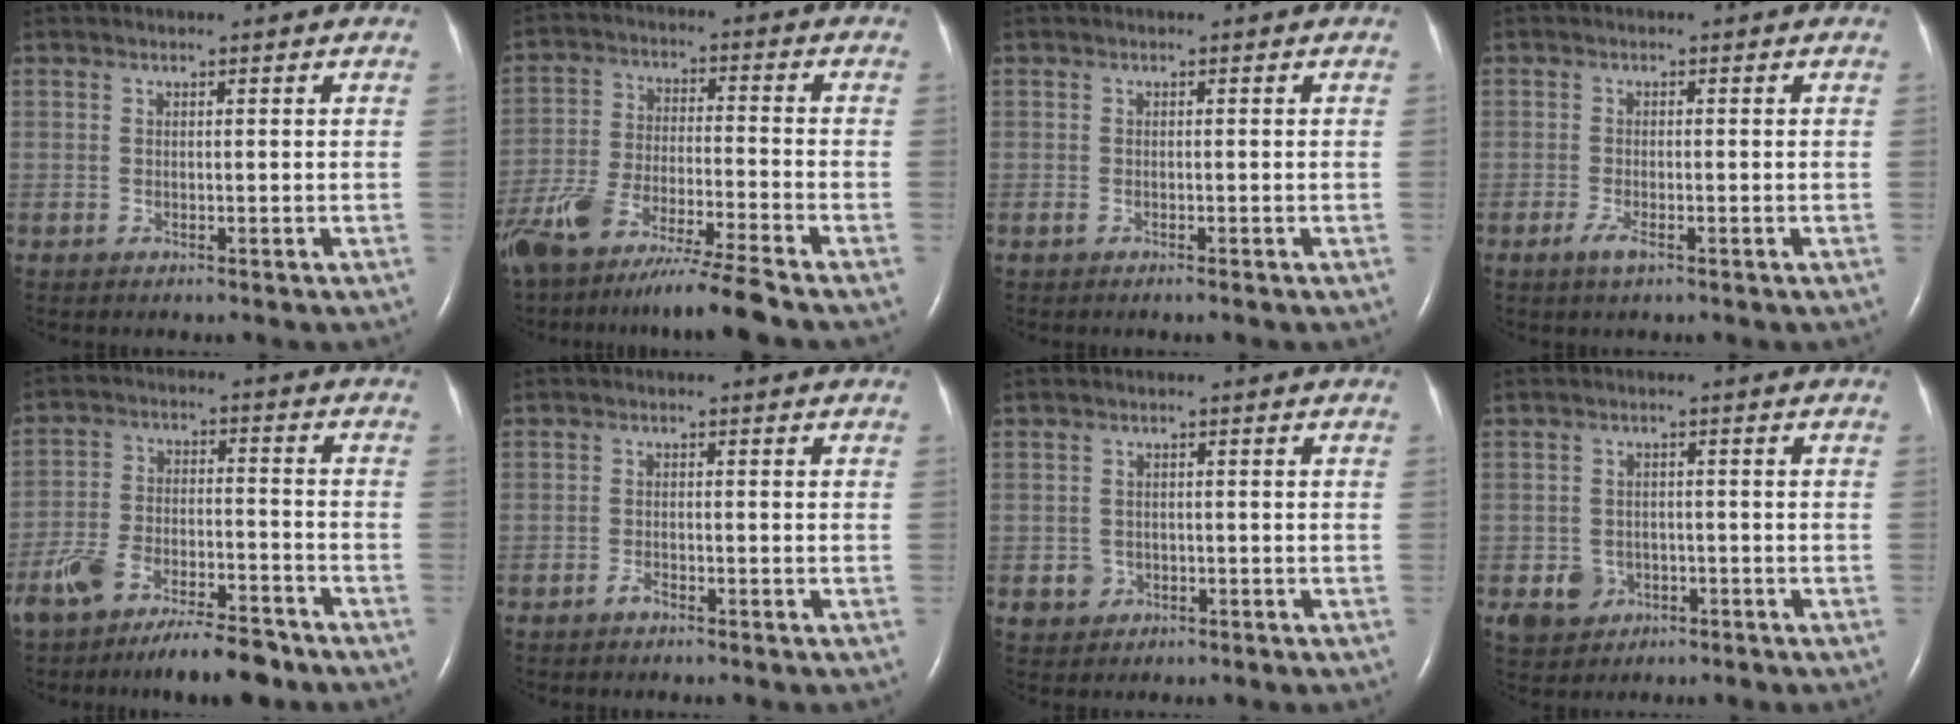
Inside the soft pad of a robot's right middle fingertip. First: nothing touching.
{"total": 15.2, "force": [-12.6, -0.5, 8.6], "torque": [-0.173, -0.039, -0.225]}
{"total": 0.7, "force": [-0.6, 0.0, 0.5], "torque": [-0.015, -0.002, -0.010]}
{"total": 2.0, "force": [-1.2, 0.4, 1.5], "torque": [-0.036, -0.004, -0.023]}
{"total": 12.6, "force": [-10.0, 3.3, 6.9], "torque": [-0.124, 0.003, -0.171]}
{"total": 1.2, "force": [-1.0, 0.3, 0.5], "torque": [-0.013, 0.000, -0.017]}
{"total": 2.1, "force": [-0.7, 2.0, 0.2], "torque": [-0.002, 0.009, -0.007]}
{"total": 3.9, "force": [-1.7, 3.4, 1.0], "torque": [-0.018, 0.006, -0.019]}